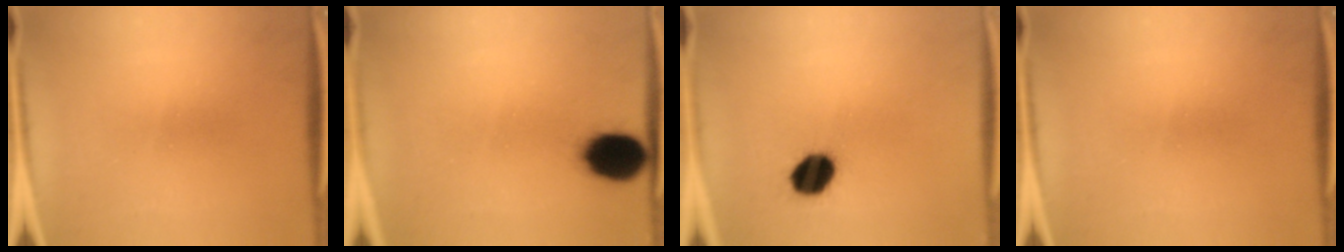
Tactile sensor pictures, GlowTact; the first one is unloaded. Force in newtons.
{"total": 10.7}
{"total": 8.9}
{"total": 0.0}